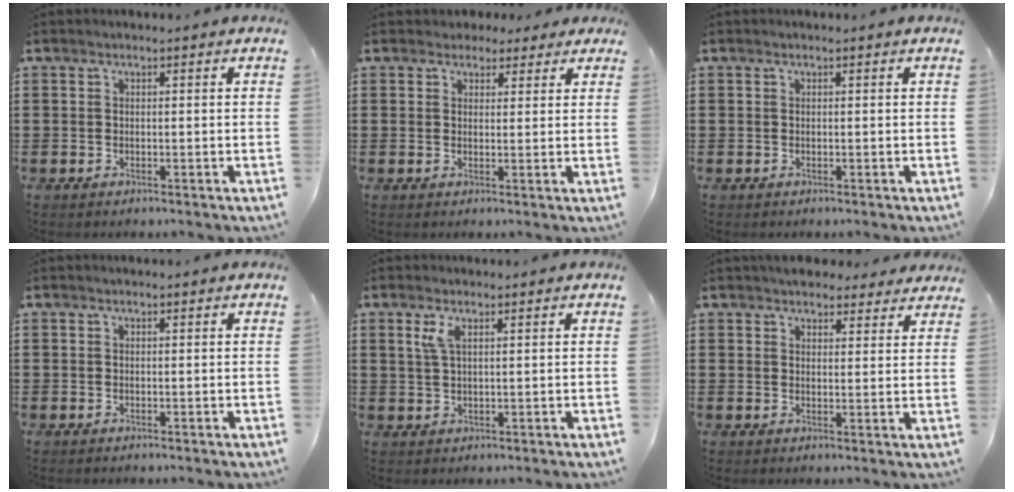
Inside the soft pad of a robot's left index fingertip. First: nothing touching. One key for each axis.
{"total": 2.7, "fx": 2.0, "fy": 1.7, "fz": 0.4, "tx": -0.009, "ty": 0.007, "tz": 0.036}
{"total": 0.0}
{"total": 0.0}
{"total": 2.9, "fx": 1.2, "fy": 0.9, "fz": 2.4, "tx": -0.053, "ty": 0.004, "tz": 0.021}
{"total": 3.7, "fx": 3.4, "fy": 1.2, "fz": 0.5, "tx": -0.011, "ty": -0.008, "tz": 0.064}